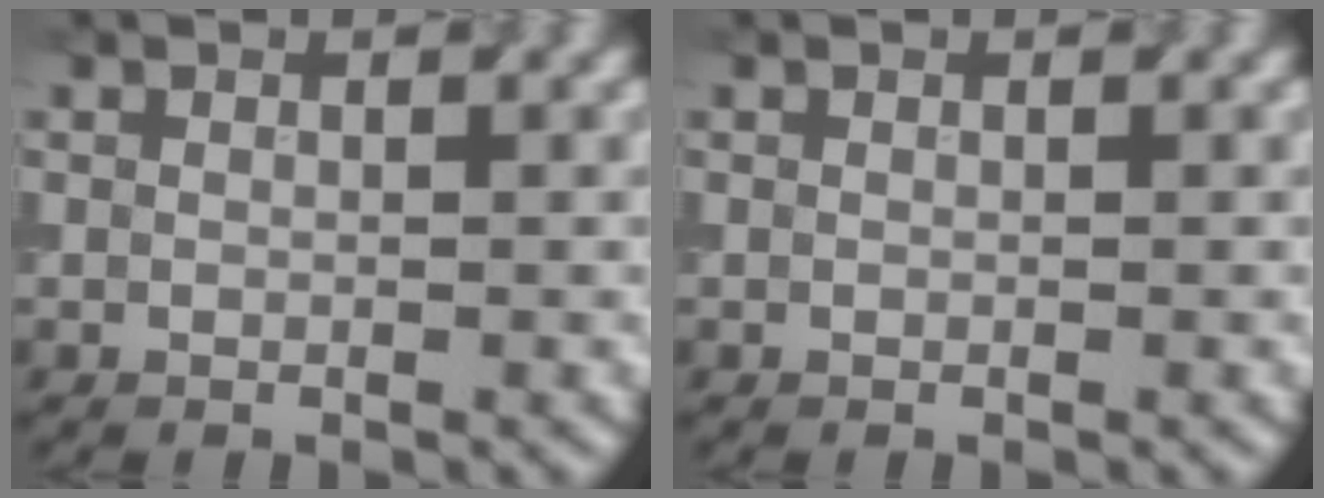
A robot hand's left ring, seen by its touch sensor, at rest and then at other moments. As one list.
[{"total": 0.0}]